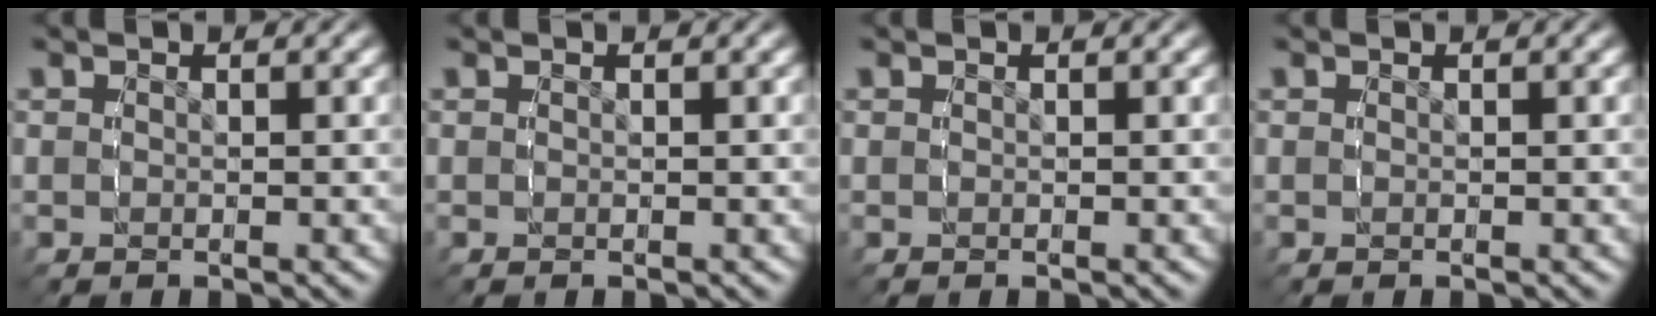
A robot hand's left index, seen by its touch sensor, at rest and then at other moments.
{"total": 0.8, "force": [-0.2, -0.7, -0.3], "torque": [0.011, -0.008, 0.005]}
{"total": 0.0}
{"total": 0.0}